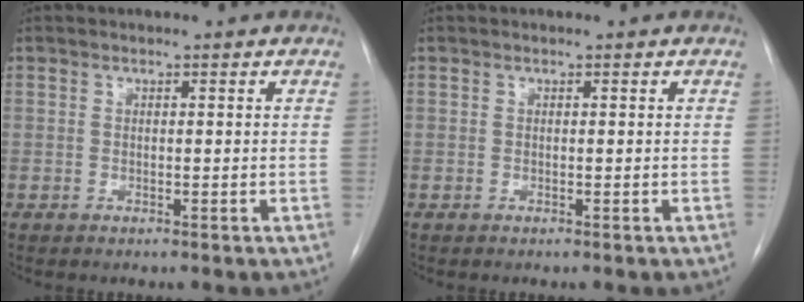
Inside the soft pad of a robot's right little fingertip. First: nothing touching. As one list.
[{"total": 0.0}]